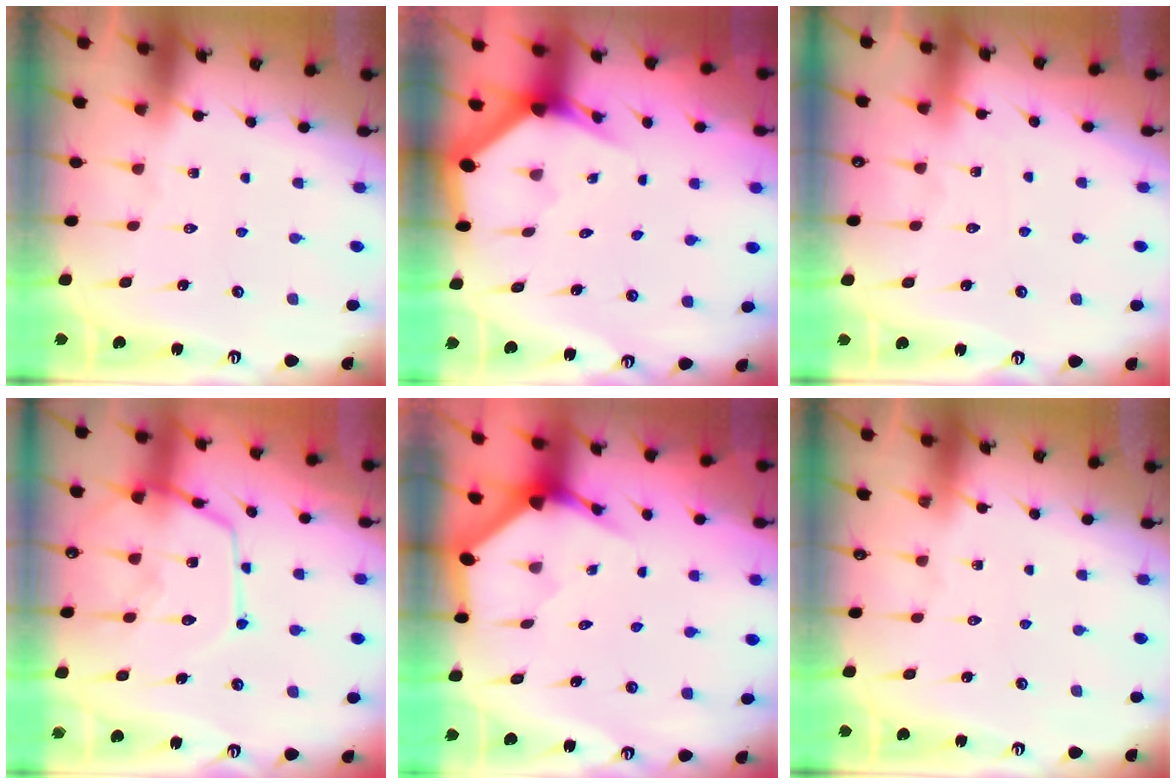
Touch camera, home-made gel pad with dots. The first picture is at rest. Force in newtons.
{"total": 2.9, "press": 2.9, "slide": 0.2}
{"total": 2.1, "press": 2.1, "slide": 0.2}
{"total": 15.1, "press": 15.1, "slide": 1.4}
{"total": 3.4, "press": 3.4, "slide": 0.1}
{"total": 0.0}